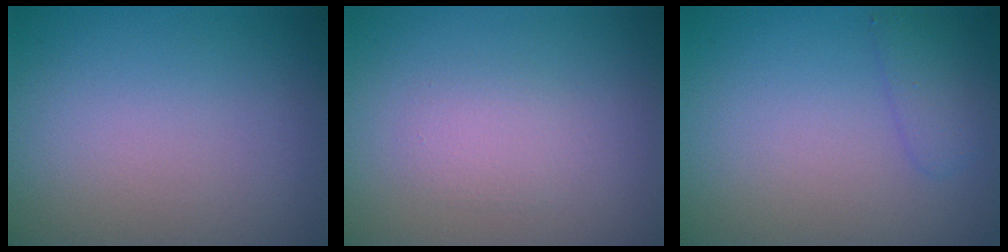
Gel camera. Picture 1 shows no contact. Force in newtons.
{"total": 1.7, "press": 1.7, "slide": 0.1}
{"total": 1.7, "press": 1.7, "slide": 0.1}